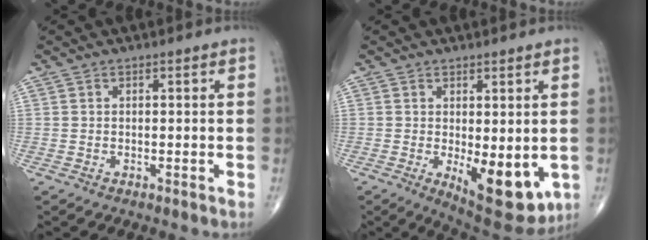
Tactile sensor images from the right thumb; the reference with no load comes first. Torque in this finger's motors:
{"motor_torque": [1.49, 1.66, 0.19, -0.17, 0.27]}